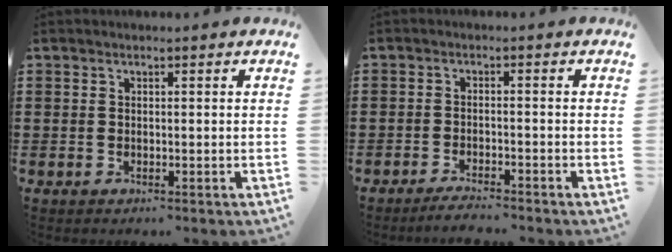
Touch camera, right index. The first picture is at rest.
{"total": 2.4, "force": [-2.3, -0.2, 0.7], "torque": [-0.013, 0.001, -0.045]}